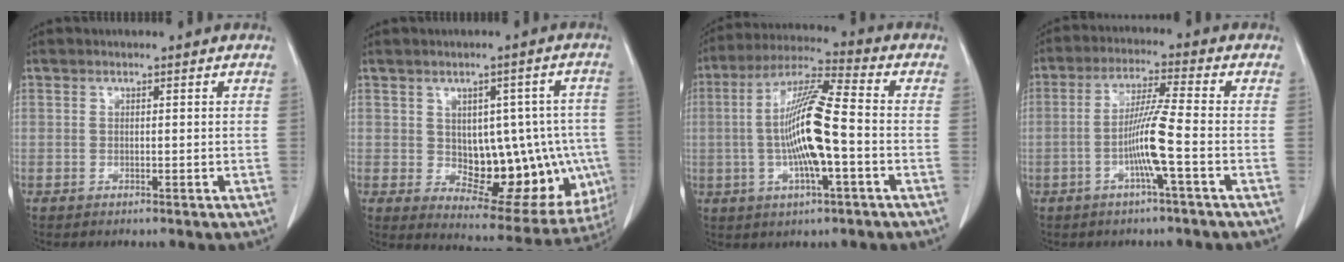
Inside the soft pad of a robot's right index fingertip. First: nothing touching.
{"total": 16.4, "force": [-1.5, 8.6, 13.9], "torque": [-0.145, 0.022, 0.008]}
{"total": 13.2, "force": [-1.7, 1.4, 13.1], "torque": [-0.253, 0.006, -0.034]}
{"total": 7.7, "force": [-2.3, -0.9, 7.3], "torque": [-0.144, -0.001, -0.045]}